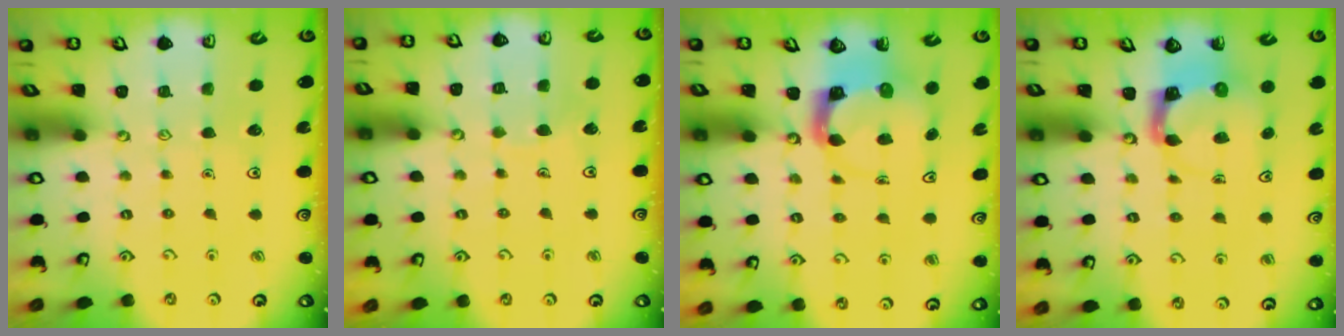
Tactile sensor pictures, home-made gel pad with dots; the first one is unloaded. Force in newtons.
{"total": 3.8, "press": 3.8, "slide": 0.3}
{"total": 3.6, "press": 3.6, "slide": 0.5}
{"total": 3.5, "press": 3.5, "slide": 0.4}